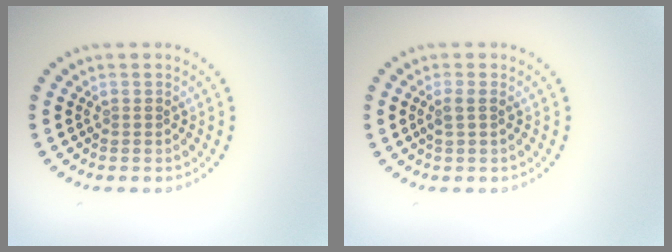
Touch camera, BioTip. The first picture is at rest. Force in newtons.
{"total": 1.3, "press": 1.1, "slide": 0.6}